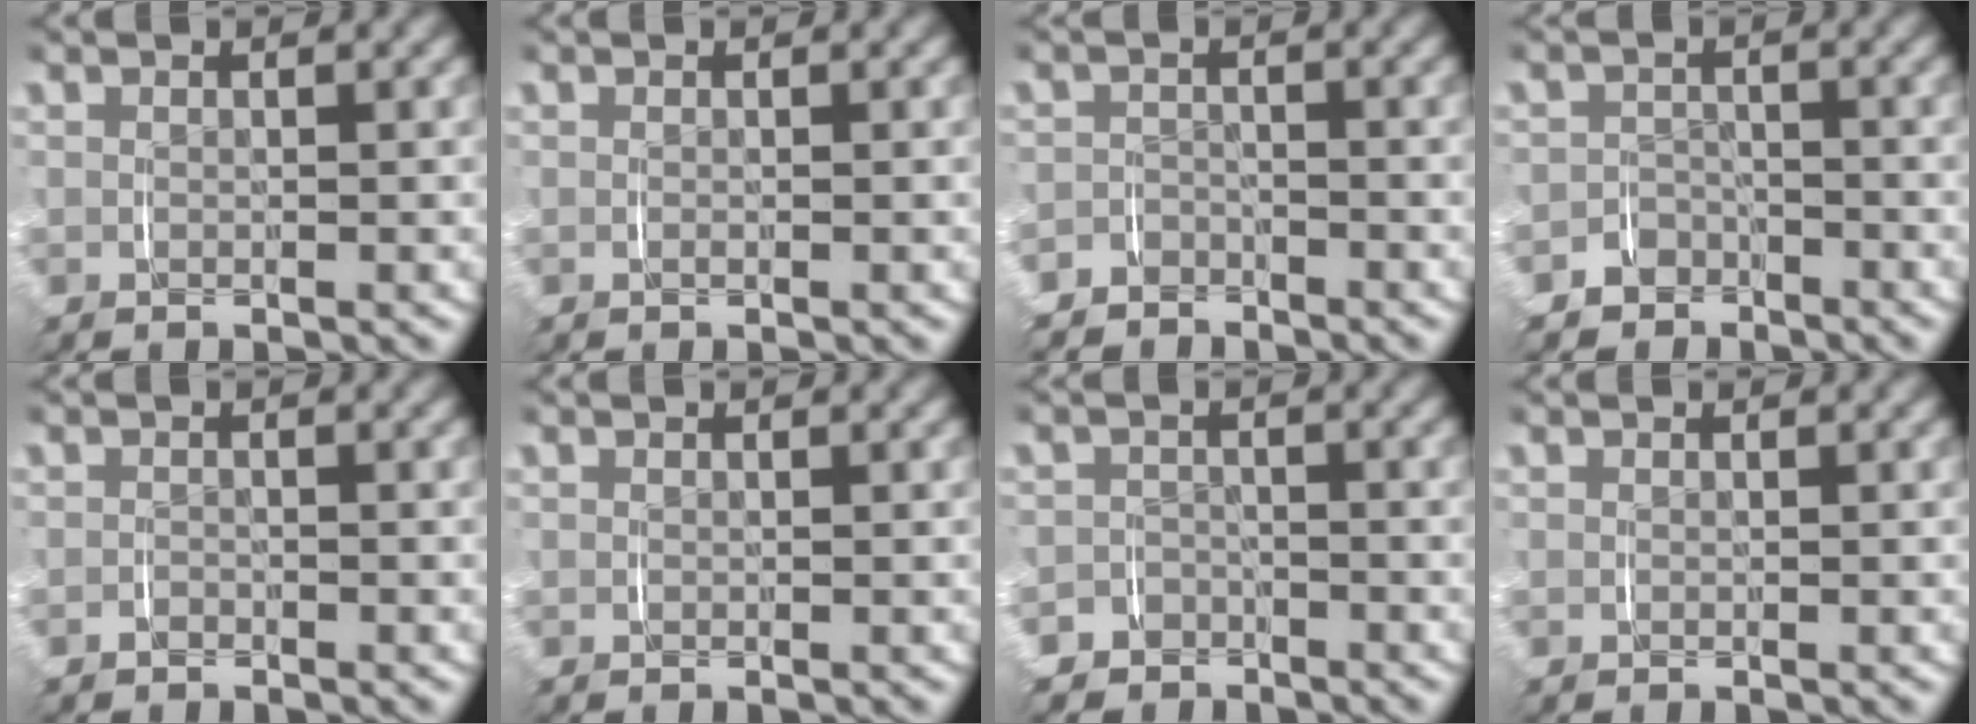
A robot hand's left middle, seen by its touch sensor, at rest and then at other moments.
{"total": 0.0}
{"total": 3.6, "force": [-3.0, 2.0, -0.4], "torque": [-0.001, -0.010, -0.058]}
{"total": 3.8, "force": [-2.8, 2.6, -0.3], "torque": [-0.004, -0.008, -0.055]}
{"total": 0.6, "force": [-0.6, 0.2, -0.1], "torque": [0.001, -0.003, -0.011]}
{"total": 0.0}
{"total": 5.0, "force": [-3.4, 3.6, -0.1], "torque": [-0.004, -0.006, -0.071]}
{"total": 0.0}